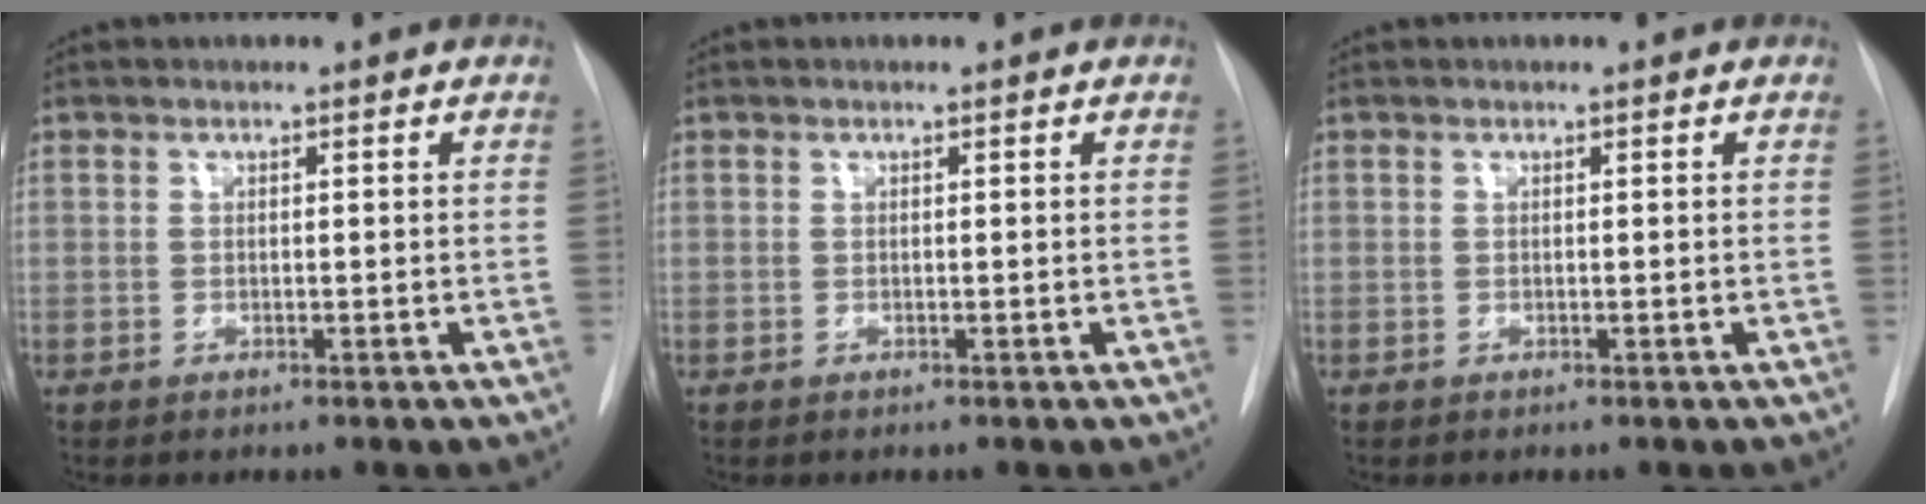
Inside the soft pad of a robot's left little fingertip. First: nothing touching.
{"total": 0.0}
{"total": 0.0}